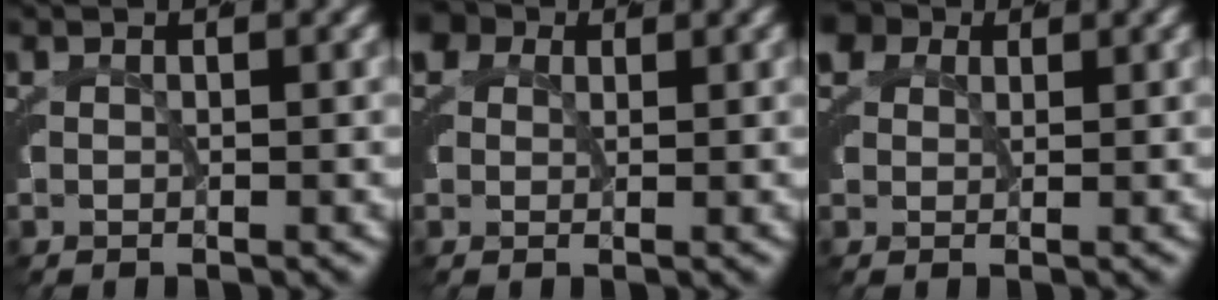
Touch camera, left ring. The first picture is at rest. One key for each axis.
{"total": 3.6, "fx": 1.5, "fy": 3.0, "fz": 1.4, "tx": -0.050, "ty": -0.008, "tz": 0.022}
{"total": 3.5, "fx": 1.8, "fy": 2.7, "fz": 1.4, "tx": -0.049, "ty": -0.006, "tz": 0.029}